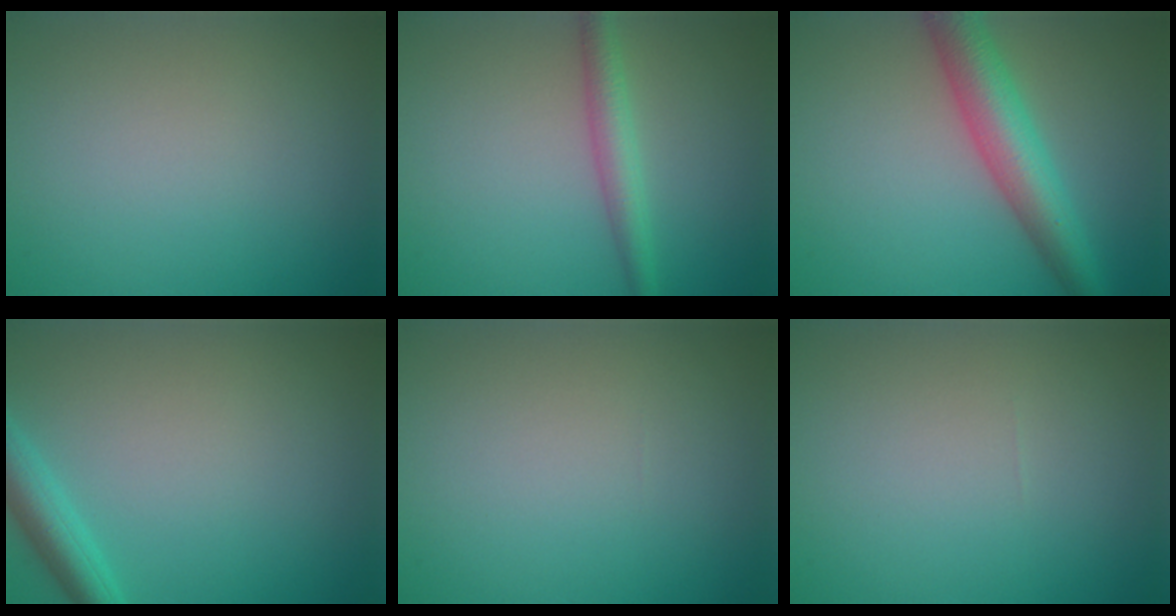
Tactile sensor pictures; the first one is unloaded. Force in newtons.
{"total": 2.7, "press": 2.7, "slide": 0.1}
{"total": 6.3, "press": 6.3, "slide": 0.1}
{"total": 3.1, "press": 3.1, "slide": 0.2}
{"total": 0.0}
{"total": 0.0}